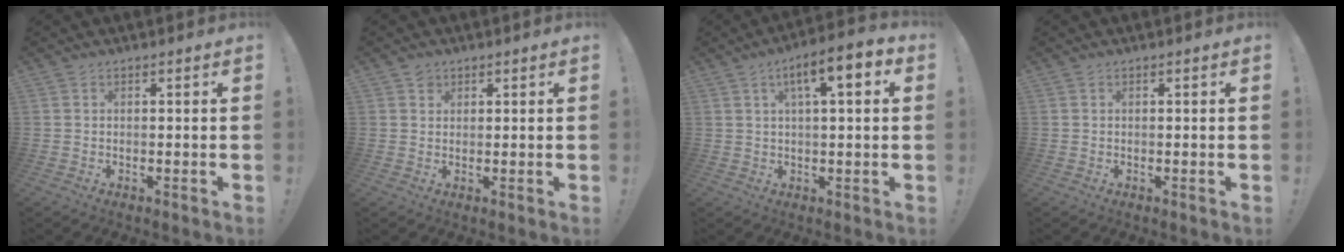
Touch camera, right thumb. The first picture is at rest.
{"total": 2.0, "force": [1.4, 1.4, 0.4], "torque": [0.003, -0.007, 0.023]}
{"total": 8.8, "force": [2.9, 2.2, 8.0], "torque": [-0.121, -0.007, 0.044]}
{"total": 0.0}